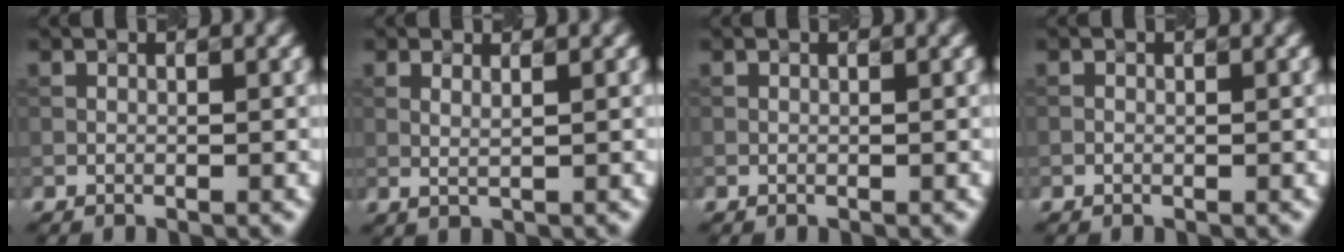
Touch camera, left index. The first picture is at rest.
{"total": 1.3, "force": [0.5, 0.3, 1.2], "torque": [-0.024, -0.002, 0.003]}
{"total": 0.0}
{"total": 0.0}